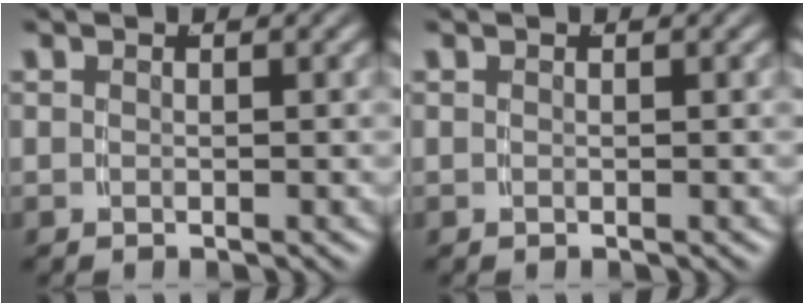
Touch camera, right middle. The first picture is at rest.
{"total": 0.0}